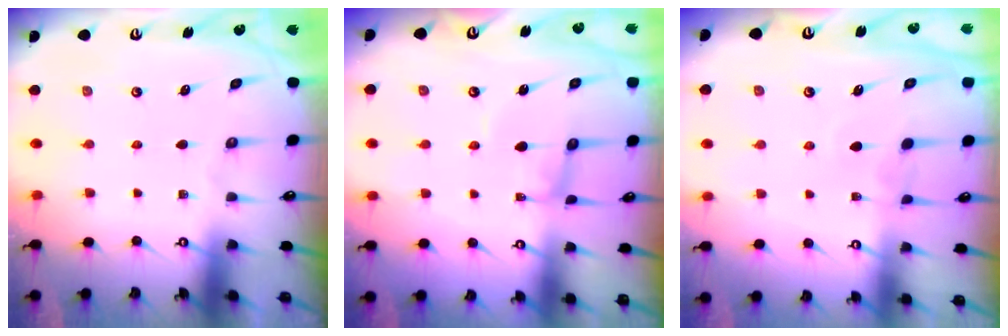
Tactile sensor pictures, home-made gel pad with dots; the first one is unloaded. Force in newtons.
{"total": 1.5, "press": 1.4, "slide": 0.1}
{"total": 2.5, "press": 2.4, "slide": 0.3}